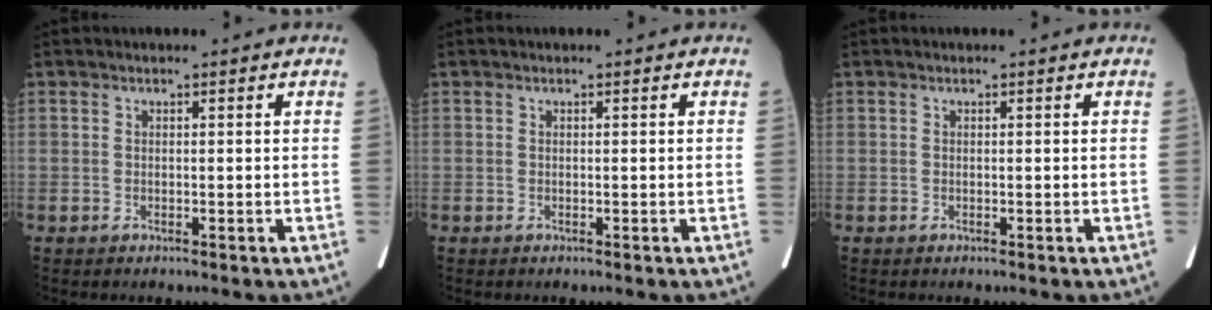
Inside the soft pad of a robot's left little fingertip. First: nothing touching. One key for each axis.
{"total": 0.0}
{"total": 0.0}